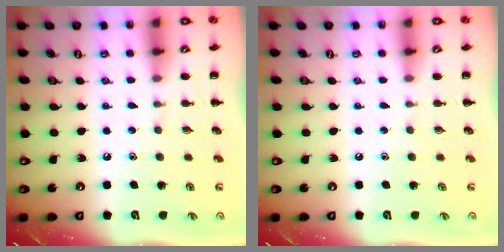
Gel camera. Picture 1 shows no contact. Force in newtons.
{"total": 0.0}